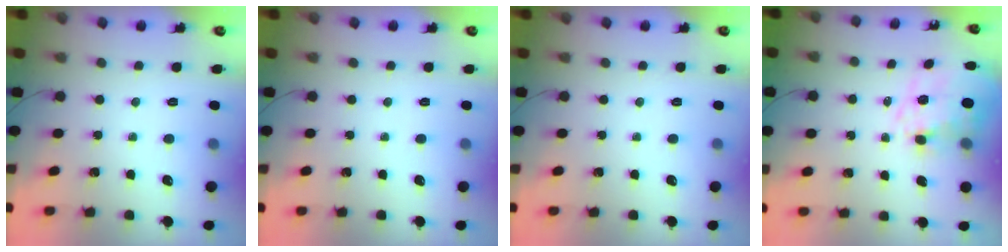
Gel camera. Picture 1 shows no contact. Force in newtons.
{"total": 0.0}
{"total": 0.0}
{"total": 12.3, "press": 12.0, "slide": 2.7}